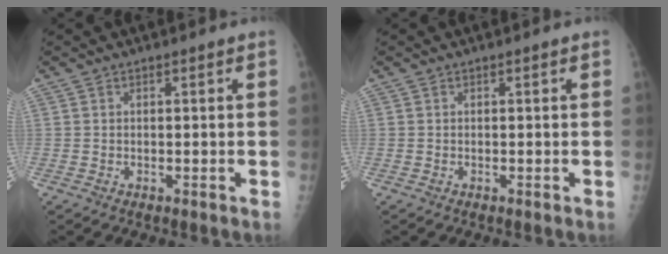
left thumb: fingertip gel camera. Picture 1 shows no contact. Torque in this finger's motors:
{"motor_torque": [0.00, 0.00, 0.00, 0.00, 0.00]}